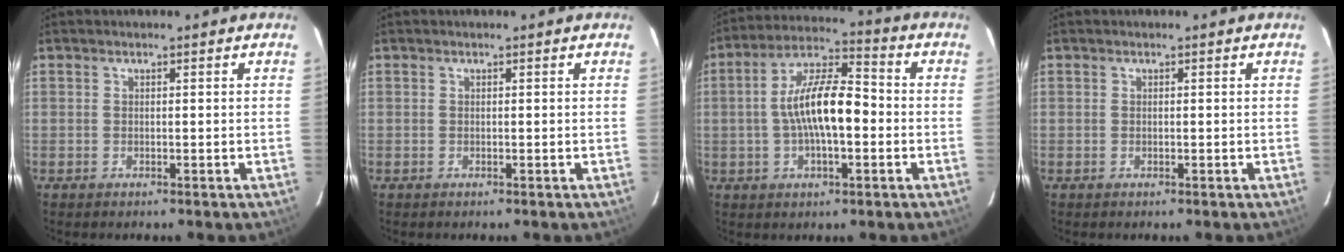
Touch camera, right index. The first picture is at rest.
{"total": 0.0}
{"total": 12.3, "force": [-1.3, 4.4, 11.5], "torque": [-0.214, 0.015, -0.027]}
{"total": 0.0}